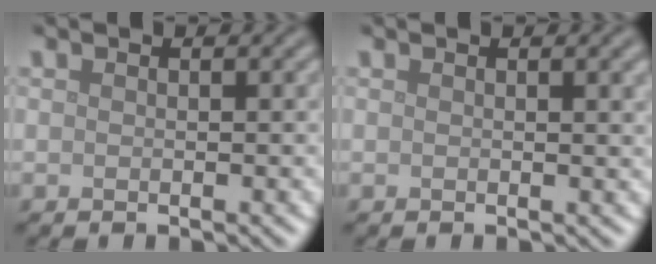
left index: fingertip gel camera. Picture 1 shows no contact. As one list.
[{"total": 1.9, "force": [0.7, 0.6, 1.7], "torque": [-0.013, 0.005, 0.007]}]